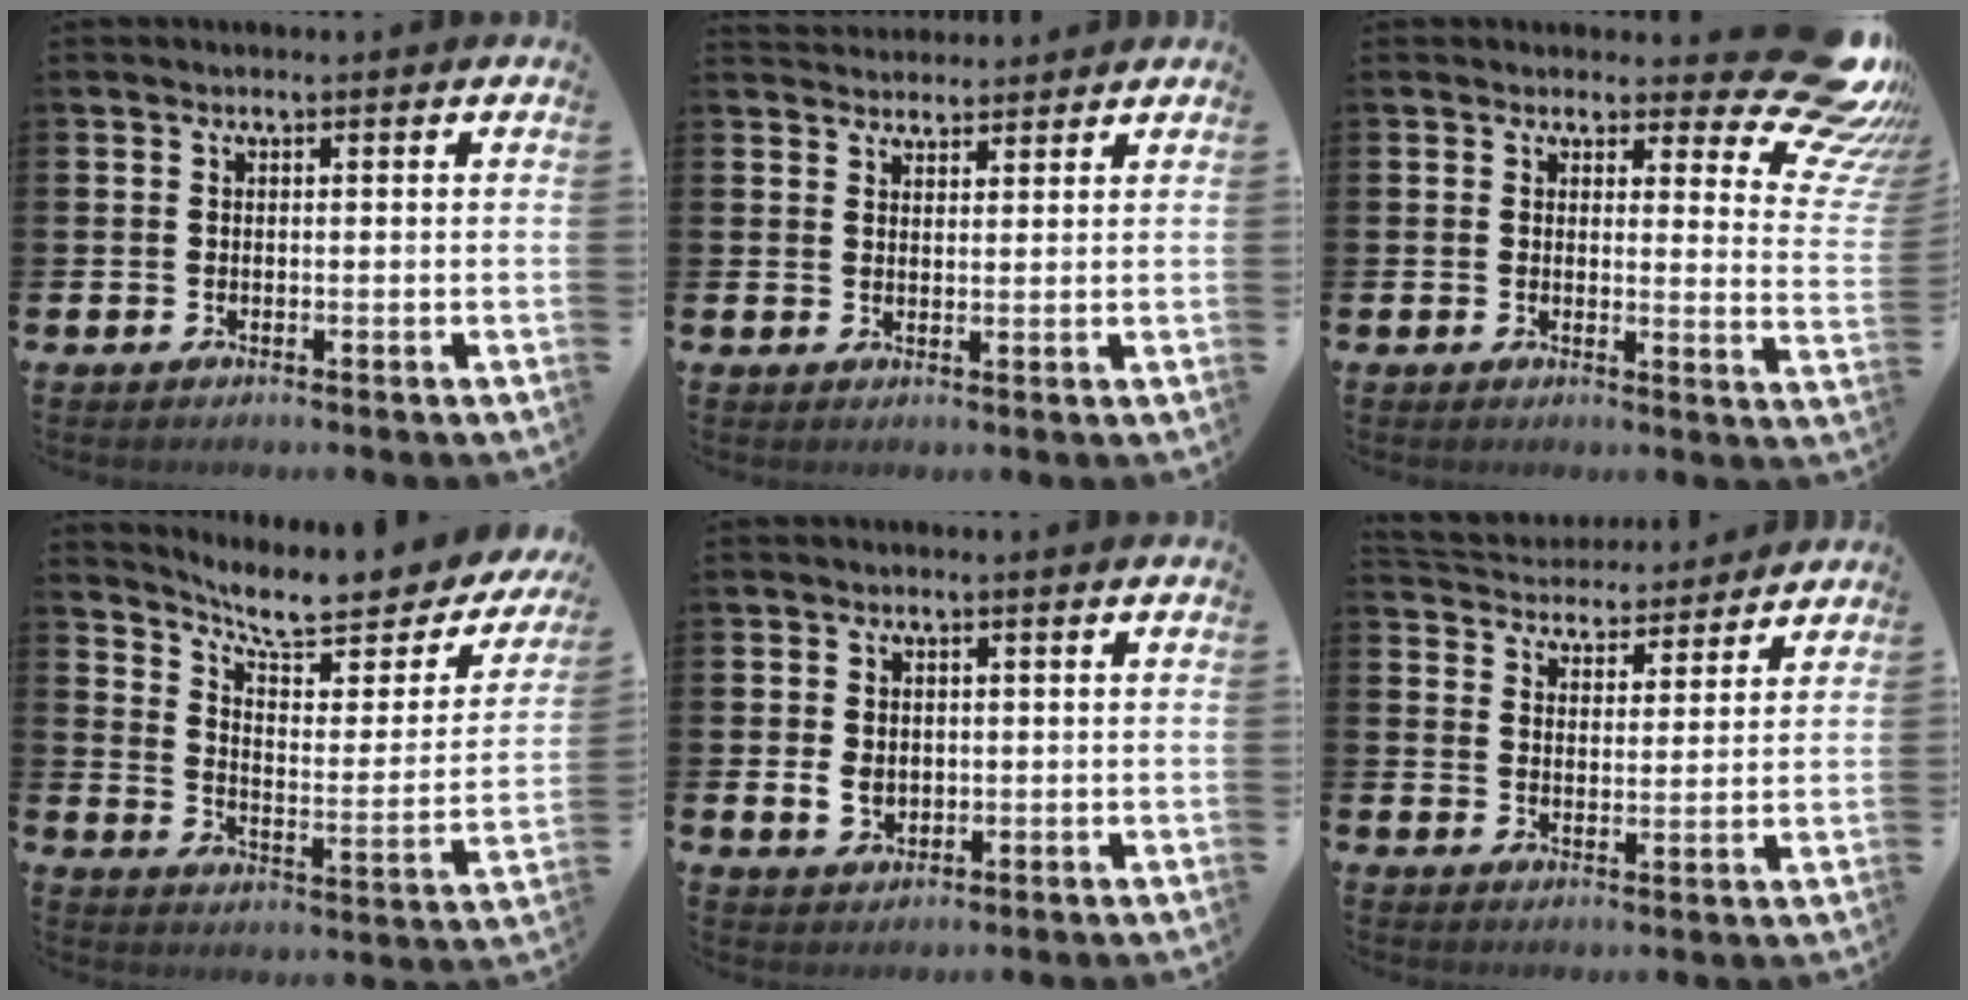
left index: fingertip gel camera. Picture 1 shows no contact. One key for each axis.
{"total": 3.1, "fx": 3.0, "fy": 0.8, "fz": -0.2, "tx": -0.003, "ty": -0.012, "tz": 0.056}
{"total": 8.4, "fx": 6.6, "fy": 3.1, "fz": 4.2, "tx": -0.042, "ty": -0.059, "tz": 0.109}
{"total": 8.6, "fx": 7.5, "fy": 2.0, "fz": 3.7, "tx": -0.094, "ty": -0.057, "tz": 0.124}
{"total": 2.7, "fx": 0.2, "fy": 2.2, "fz": 1.6, "tx": -0.027, "ty": 0.006, "tz": -0.001}
{"total": 4.6, "fx": 4.5, "fy": 1.1, "fz": -0.4, "tx": -0.015, "ty": -0.039, "tz": 0.076}